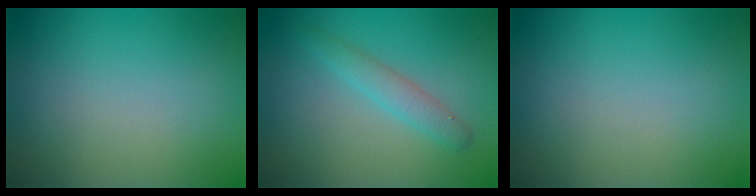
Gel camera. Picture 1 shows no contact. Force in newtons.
{"total": 2.1, "press": 2.1, "slide": 0.2}
{"total": 0.0}